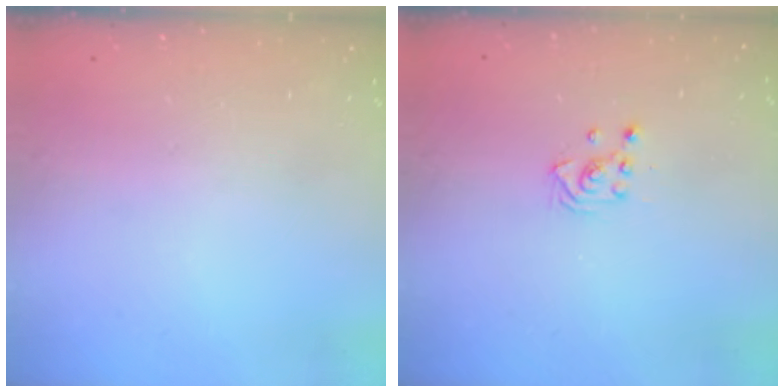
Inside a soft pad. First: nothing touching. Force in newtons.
{"total": 2.9, "press": 2.8, "slide": 0.3}